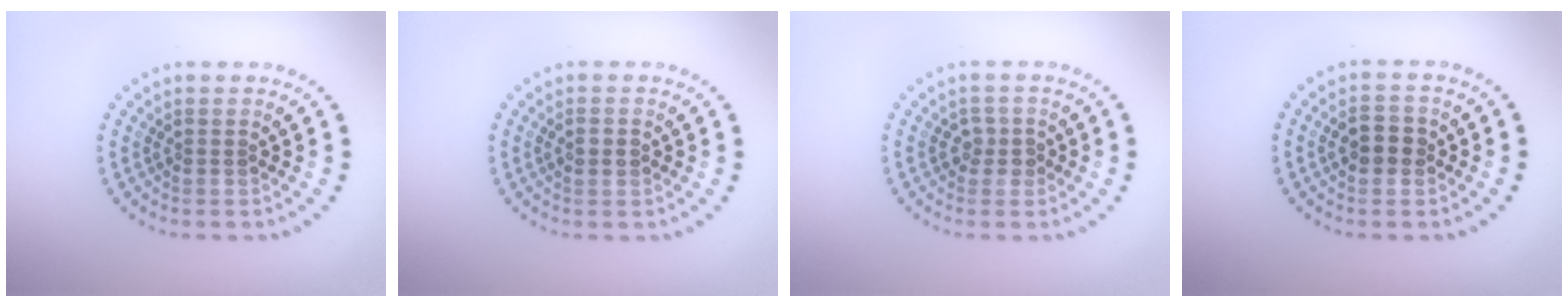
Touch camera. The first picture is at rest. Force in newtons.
{"total": 1.6, "press": 1.6, "slide": 0.1}
{"total": 1.4, "press": 1.3, "slide": 0.5}
{"total": 2.5, "press": 2.5, "slide": 0.1}